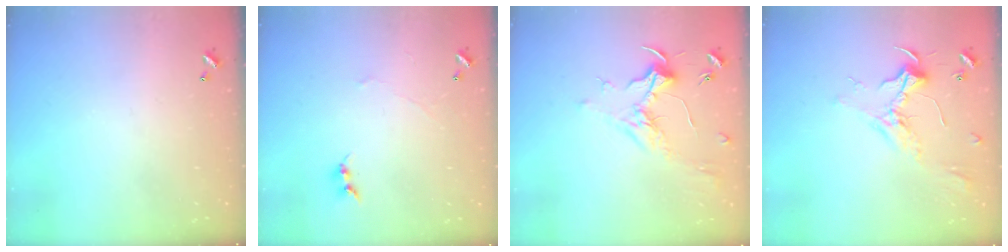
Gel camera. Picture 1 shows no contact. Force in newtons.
{"total": 1.5, "press": 1.4, "slide": 0.5}
{"total": 1.9, "press": 1.7, "slide": 0.7}
{"total": 2.3, "press": 2.2, "slide": 0.7}